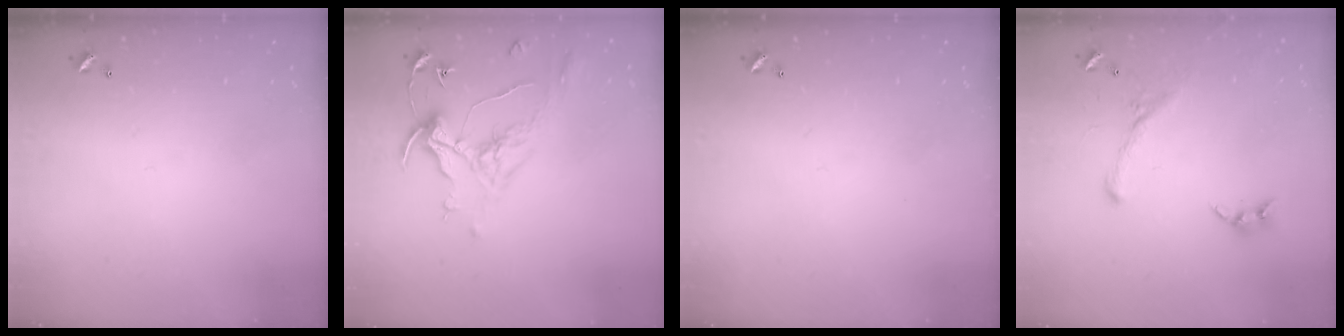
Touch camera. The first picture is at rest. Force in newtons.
{"total": 0.8, "press": 0.7, "slide": 0.5}
{"total": 0.0}
{"total": 1.4, "press": 0.6, "slide": 1.2}